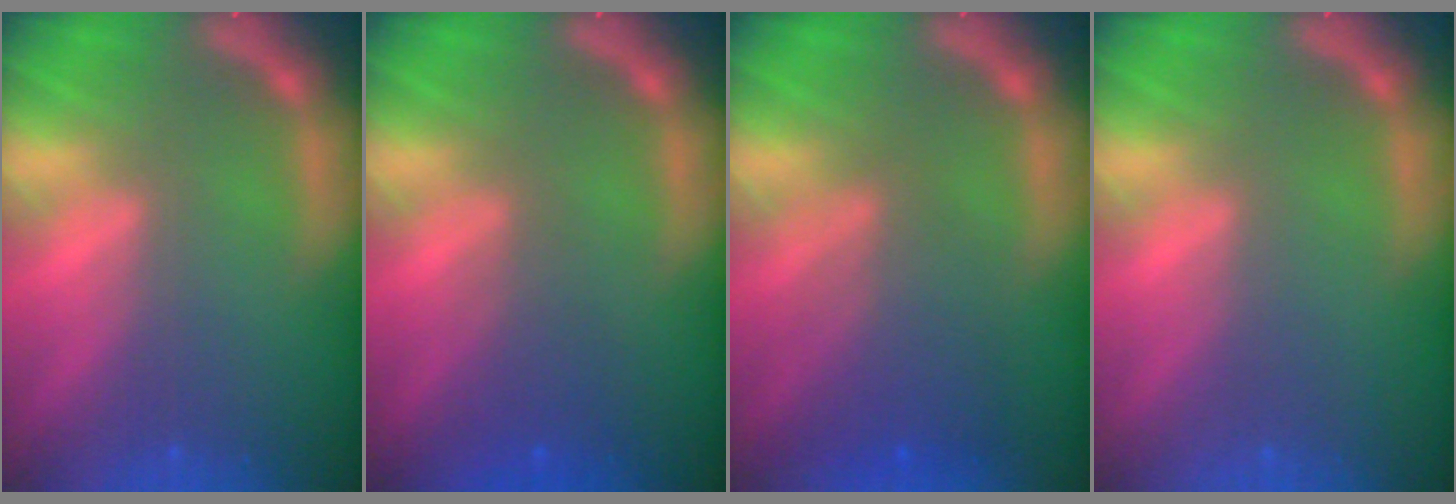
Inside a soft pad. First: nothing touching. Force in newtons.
{"total": 2.4}
{"total": 4.5}
{"total": 0.0}